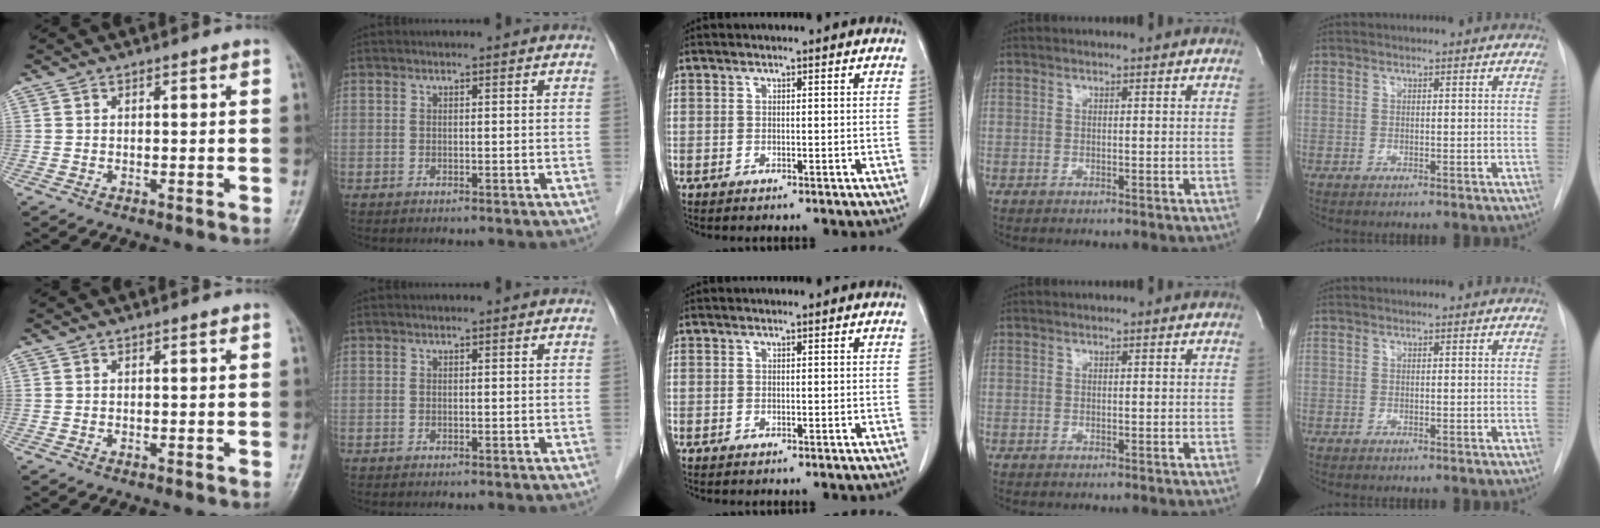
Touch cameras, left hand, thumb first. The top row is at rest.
{}